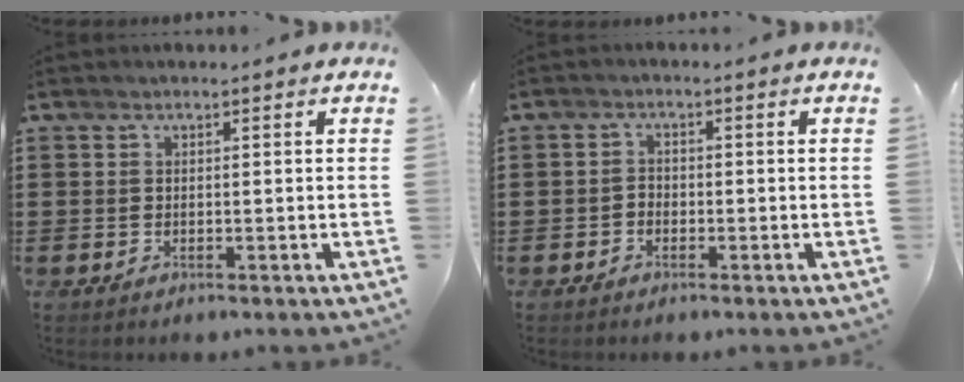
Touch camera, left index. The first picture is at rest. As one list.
[{"total": 1.4, "force": [-1.1, 0.8, 0.2], "torque": [-0.009, 0.005, -0.024]}]